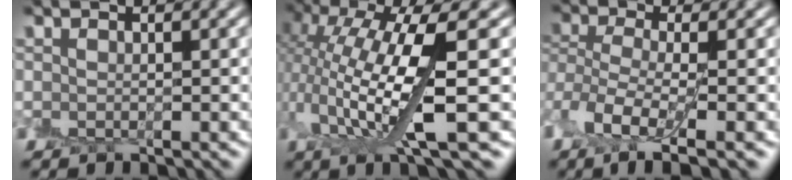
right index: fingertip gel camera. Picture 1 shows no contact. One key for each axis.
{"total": 9.0, "fx": 0.6, "fy": 2.3, "fz": 8.6, "tx": -0.164, "ty": 0.002, "tz": 0.019}
{"total": 4.8, "fx": -1.7, "fy": 2.1, "fz": 4.0, "tx": -0.088, "ty": -0.002, "tz": -0.042}